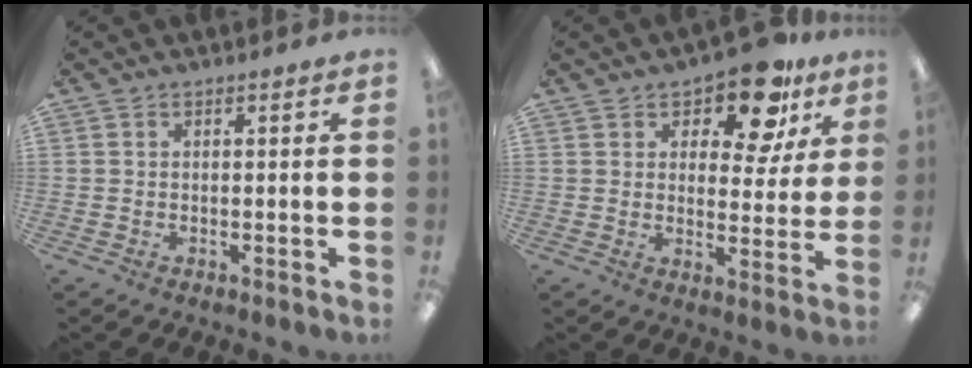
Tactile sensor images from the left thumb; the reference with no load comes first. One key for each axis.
{"total": 12.8, "fx": 8.7, "fy": 5.7, "fz": 7.6, "tx": -0.109, "ty": -0.043, "tz": 0.149}